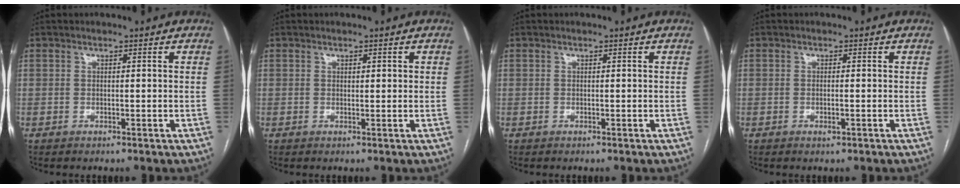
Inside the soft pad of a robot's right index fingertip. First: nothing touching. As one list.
[{"total": 0.9, "force": [0.4, 0.4, 0.7], "torque": [-0.008, 0.003, 0.006]}, {"total": 0.0}, {"total": 1.1, "force": [-0.3, 0.2, 1.0], "torque": [-0.019, -0.002, -0.003]}]